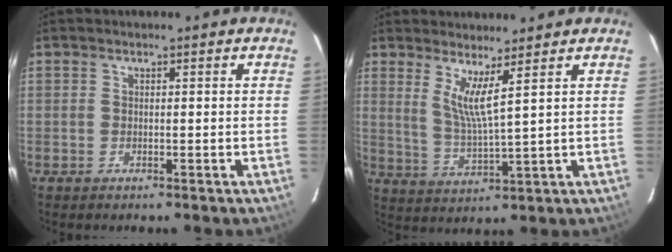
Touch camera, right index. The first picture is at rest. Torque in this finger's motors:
{"motor_torque": [0.14, 0.16, 0.09, 0.07]}